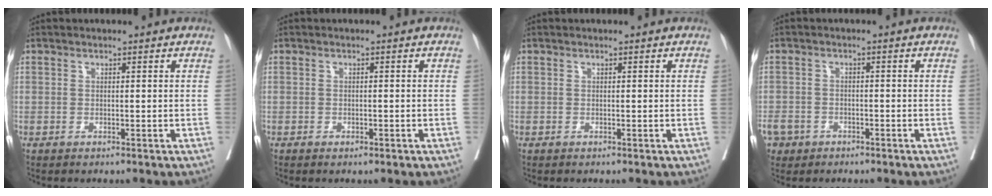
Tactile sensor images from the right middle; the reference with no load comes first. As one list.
[{"total": 1.1, "force": [-0.5, 0.6, 0.8], "torque": [-0.012, 0.001, -0.004]}, {"total": 0.0}, {"total": 7.0, "force": [-4.2, 5.3, 2.0], "torque": [-0.057, 0.003, -0.072]}]